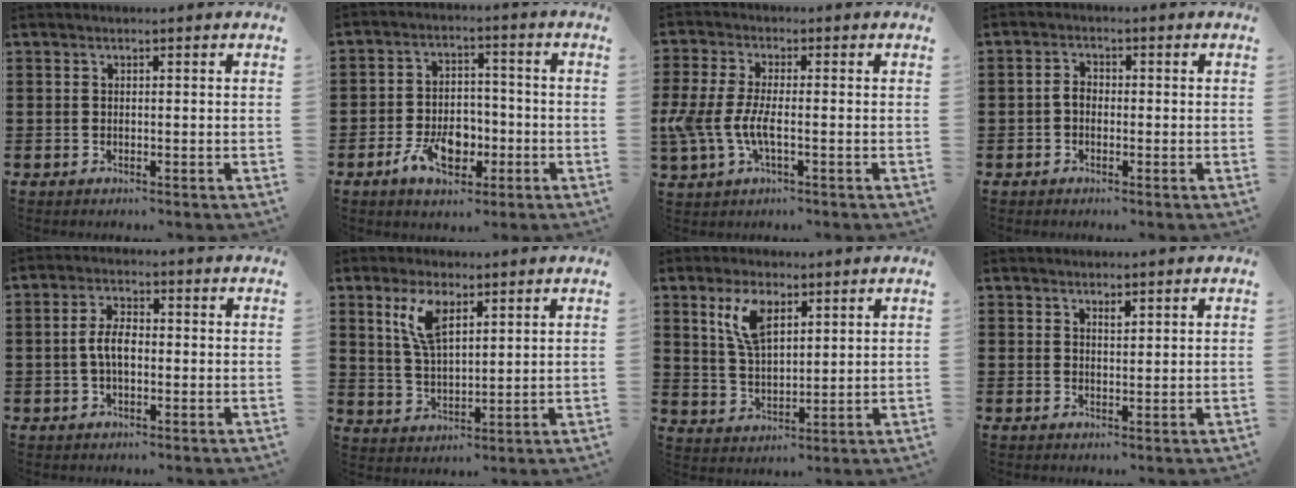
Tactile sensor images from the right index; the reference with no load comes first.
{"total": 7.6, "force": [-3.1, 4.6, 5.1], "torque": [-0.095, 0.009, -0.059]}
{"total": 5.9, "force": [-1.6, 2.3, 5.2], "torque": [-0.136, -0.012, -0.039]}
{"total": 2.0, "force": [-0.5, 1.3, 1.5], "torque": [-0.037, 0.001, -0.014]}
{"total": 4.8, "force": [-0.5, 2.3, 4.1], "torque": [-0.096, -0.001, -0.017]}
{"total": 7.1, "force": [3.5, 2.8, 5.5], "torque": [-0.119, 0.007, 0.061]}
{"total": 7.4, "force": [3.7, 3.3, 5.5], "torque": [-0.121, 0.009, 0.067]}
{"total": 1.2, "force": [1.0, 0.4, 0.6], "torque": [-0.013, 0.002, 0.018]}